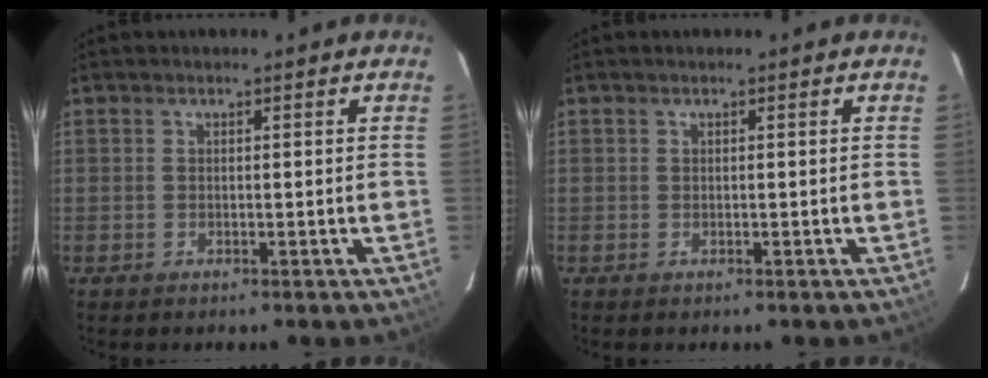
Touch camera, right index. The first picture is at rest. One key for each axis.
{"total": 0.0}